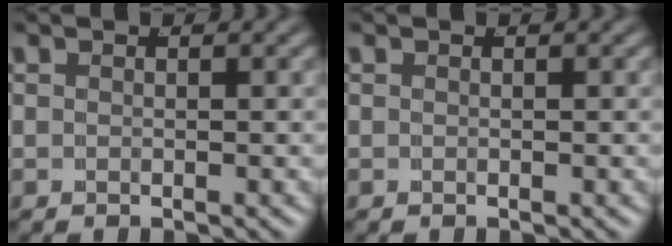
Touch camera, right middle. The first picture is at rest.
{"total": 0.0}